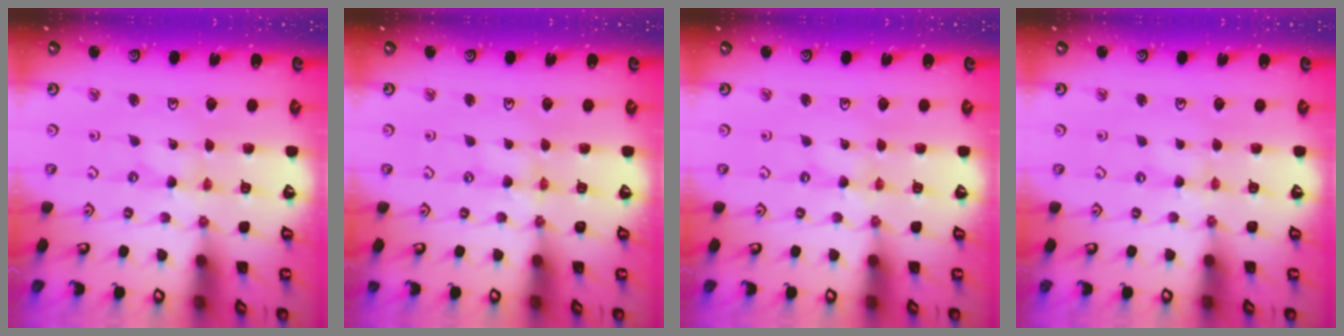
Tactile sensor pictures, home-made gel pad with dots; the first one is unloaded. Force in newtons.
{"total": 0.0}
{"total": 0.0}
{"total": 1.3, "press": 1.3, "slide": 0.3}